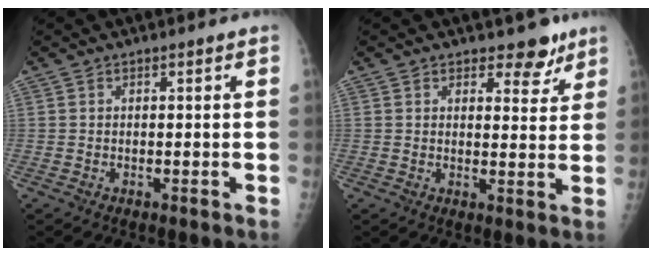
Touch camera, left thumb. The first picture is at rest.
{"total": 5.0, "force": [3.7, 2.8, 1.9], "torque": [0.008, -0.022, 0.049]}